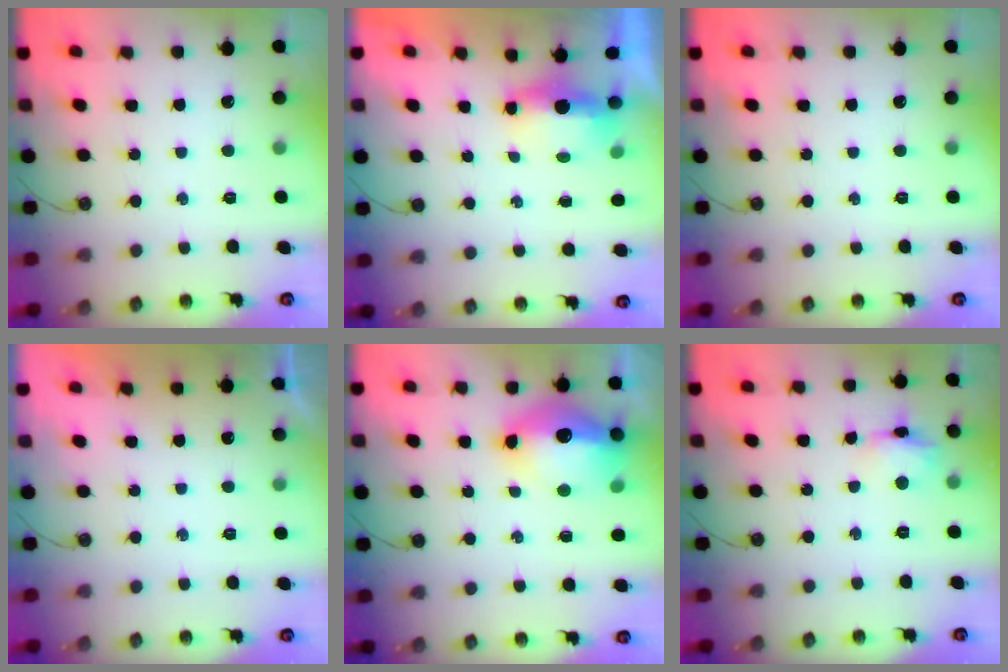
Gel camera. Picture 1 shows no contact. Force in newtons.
{"total": 5.0, "press": 4.8, "slide": 1.2}
{"total": 0.0}
{"total": 0.0}
{"total": 16.4, "press": 16.3, "slide": 1.9}
{"total": 9.1, "press": 9.1, "slide": 0.6}